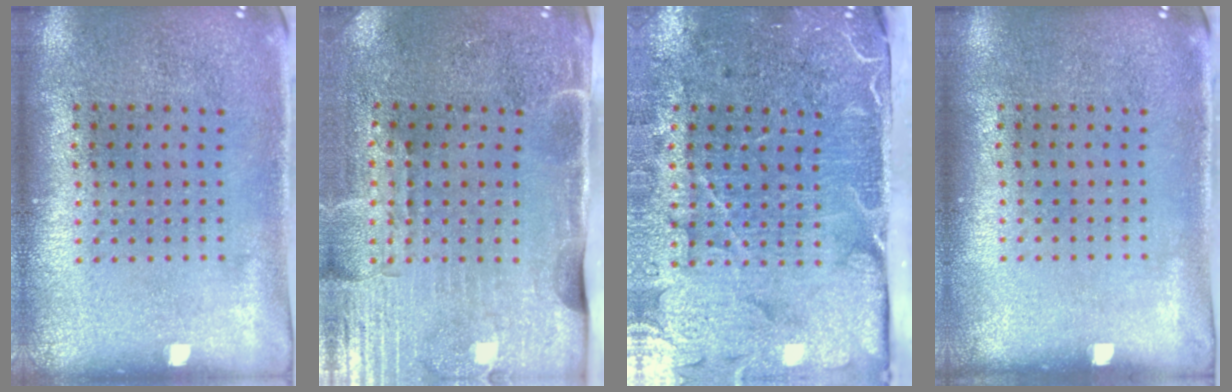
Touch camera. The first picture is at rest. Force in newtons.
{"total": 4.5, "press": 3.7, "slide": 2.5}
{"total": 5.0, "press": 4.0, "slide": 2.9}
{"total": 0.0}